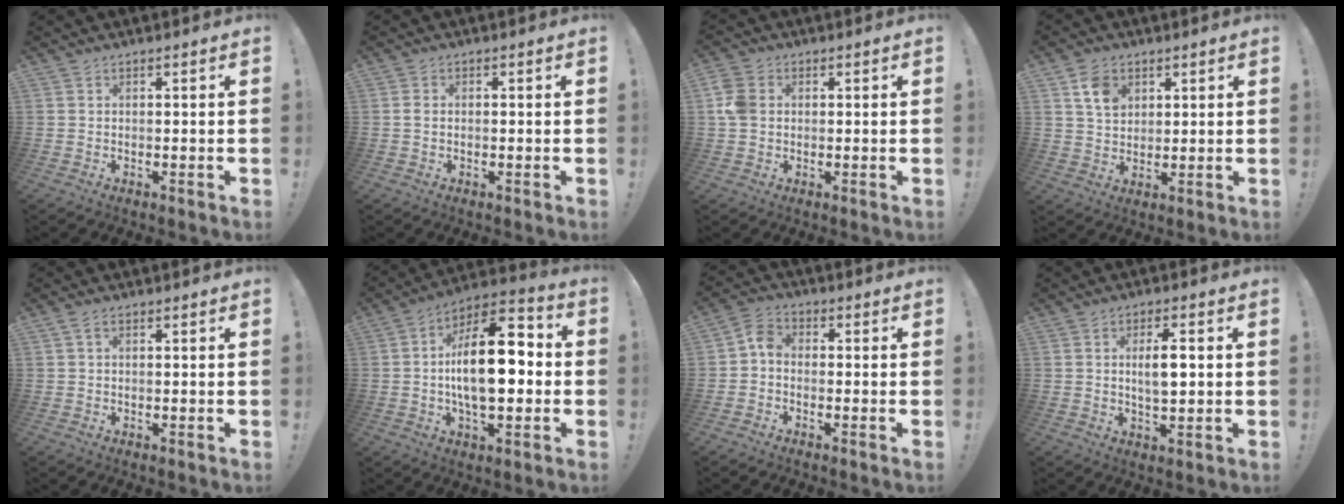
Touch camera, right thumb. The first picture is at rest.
{"total": 1.4, "force": [-0.1, 0.9, 1.0], "torque": [-0.018, 0.005, -0.001]}
{"total": 6.9, "force": [0.7, 5.4, 4.1], "torque": [-0.087, 0.009, 0.016]}
{"total": 7.7, "force": [3.8, 5.7, 3.5], "torque": [-0.046, -0.012, 0.071]}
{"total": 1.6, "force": [0.6, 0.8, 1.2], "torque": [-0.016, 0.000, 0.009]}
{"total": 19.8, "force": [-0.8, 9.5, 17.4], "torque": [-0.283, 0.007, -0.019]}
{"total": 4.7, "force": [-1.3, 3.3, 3.1], "torque": [-0.060, 0.018, -0.022]}
{"total": 6.1, "force": [0.9, 2.2, 5.7], "torque": [-0.091, -0.006, 0.008]}